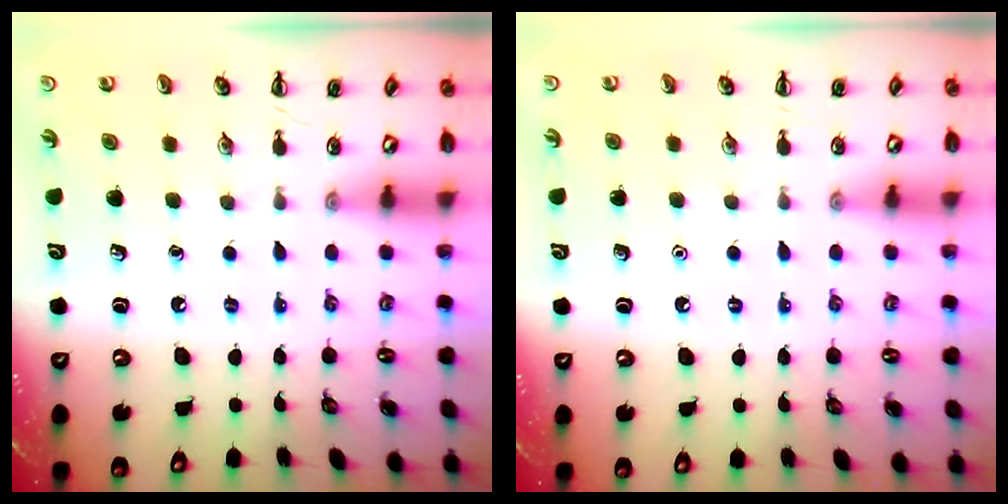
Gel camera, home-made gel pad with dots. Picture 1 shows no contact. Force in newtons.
{"total": 1.6, "press": 1.6, "slide": 0.1}